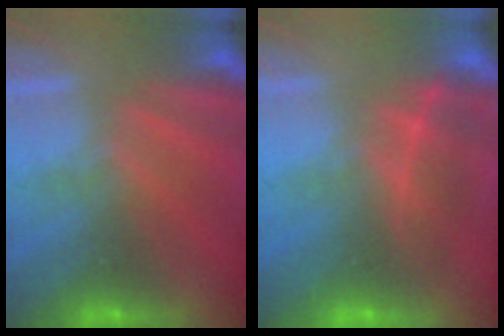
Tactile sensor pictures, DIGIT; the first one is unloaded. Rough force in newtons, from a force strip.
{"total": 1.9}